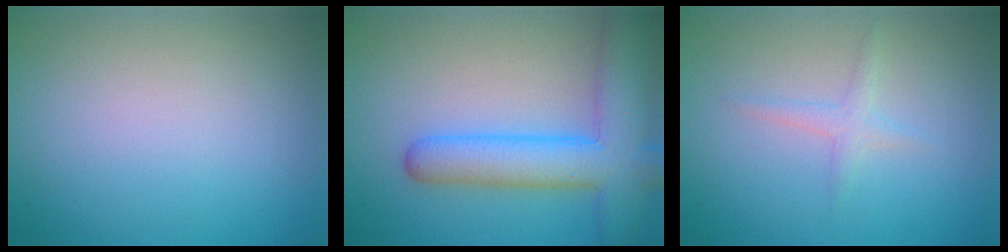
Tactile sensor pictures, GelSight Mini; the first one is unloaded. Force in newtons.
{"total": 6.5, "press": 6.5, "slide": 0.3}
{"total": 1.3, "press": 1.3, "slide": 0.0}